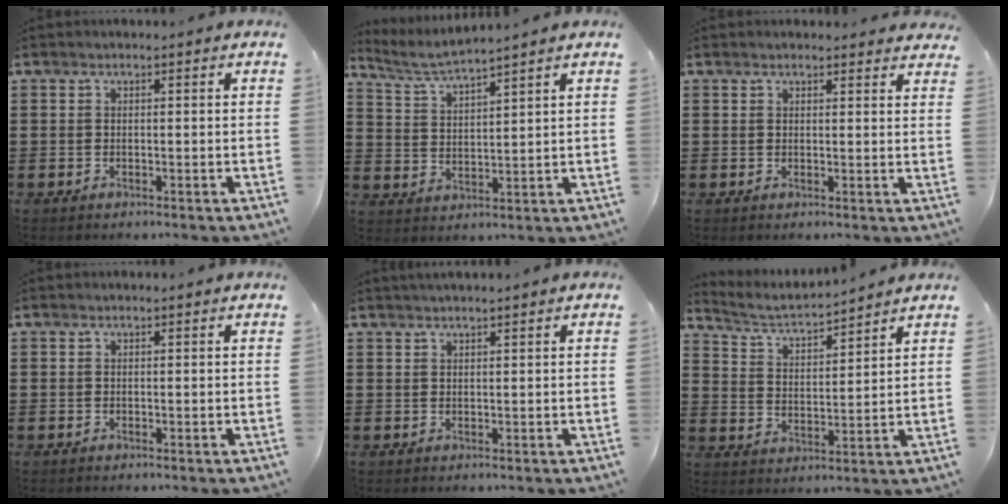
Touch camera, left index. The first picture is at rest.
{"total": 3.9, "force": [3.7, -0.6, 1.3], "torque": [-0.040, -0.023, 0.062]}
{"total": 1.8, "force": [1.7, 0.2, 0.3], "torque": [-0.009, 0.001, 0.034]}
{"total": 0.0}
{"total": 1.0, "force": [0.9, -0.2, 0.5], "torque": [-0.007, -0.002, 0.017]}
{"total": 3.5, "force": [3.4, 0.0, 0.9], "torque": [-0.037, -0.030, 0.051]}